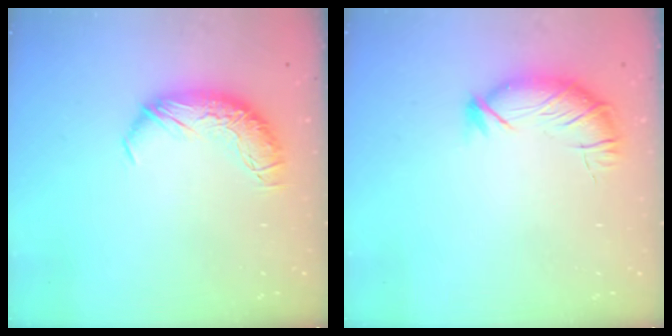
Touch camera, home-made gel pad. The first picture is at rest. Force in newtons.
{"total": 3.5, "press": 3.4, "slide": 0.9}